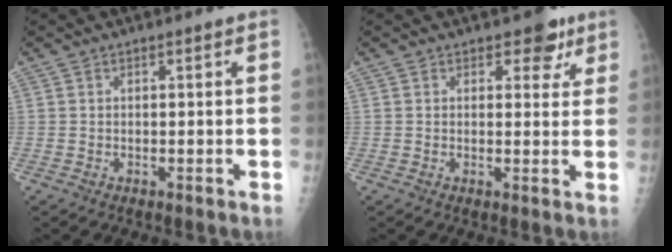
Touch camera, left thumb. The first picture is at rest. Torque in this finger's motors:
{"motor_torque": [0.35, 0.09, 0.19, -0.19, 0.05]}